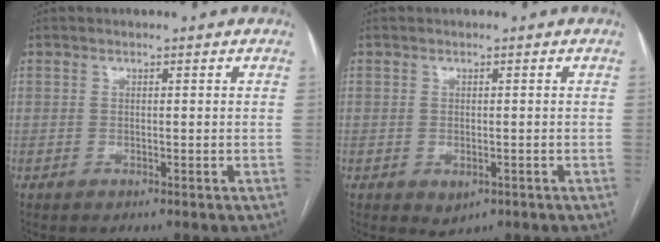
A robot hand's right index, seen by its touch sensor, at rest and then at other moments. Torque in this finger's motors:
{"motor_torque": [0.49, -0.24, 0.14, 0.01]}